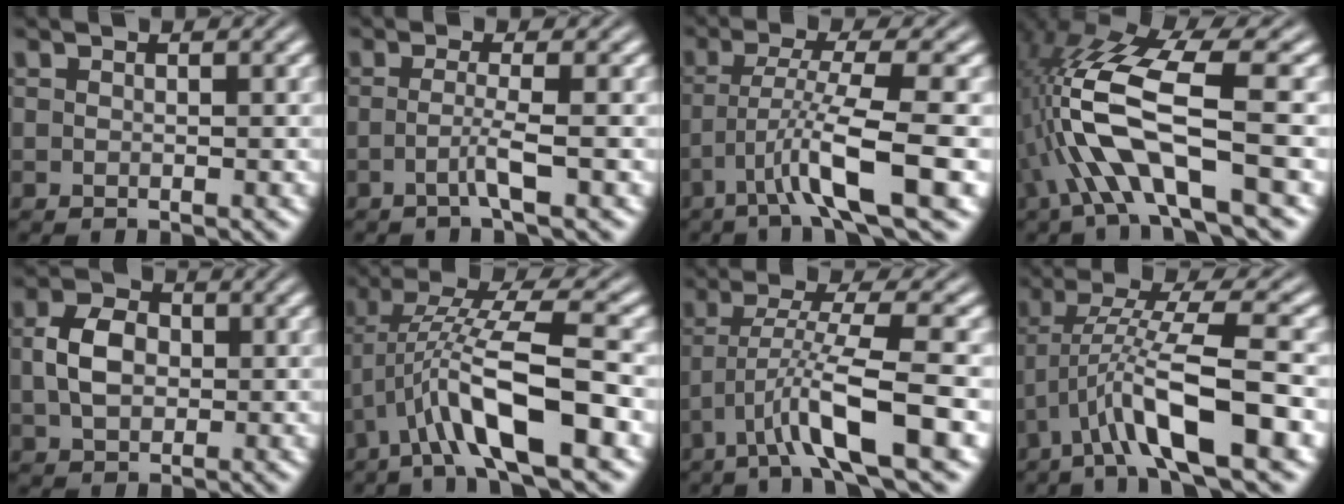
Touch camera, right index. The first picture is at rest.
{"total": 2.3, "force": [-1.1, -1.3, 1.5], "torque": [-0.028, -0.011, -0.014]}
{"total": 5.5, "force": [-1.9, 0.0, 5.2], "torque": [-0.093, -0.017, -0.022]}
{"total": 8.3, "force": [-0.2, 2.9, 7.7], "torque": [-0.177, -0.020, 0.008]}
{"total": 3.2, "force": [0.3, 1.7, 2.7], "torque": [-0.040, -0.004, 0.015]}
{"total": 6.7, "force": [-0.4, 1.7, 6.5], "torque": [-0.123, -0.008, 0.000]}
{"total": 5.3, "force": [-1.8, 0.4, 4.9], "torque": [-0.092, -0.014, -0.020]}
{"total": 6.1, "force": [-1.0, 1.2, 5.9], "torque": [-0.119, -0.014, -0.008]}